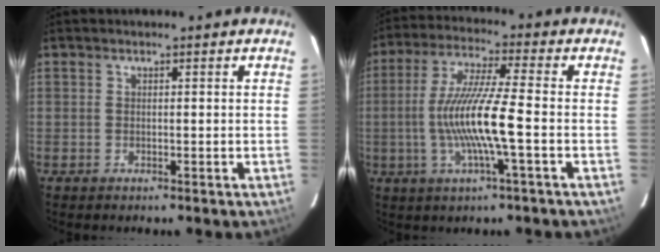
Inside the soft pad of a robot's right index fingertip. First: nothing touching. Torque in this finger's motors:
{"motor_torque": [1.57, -0.57, 0.99, 0.21]}